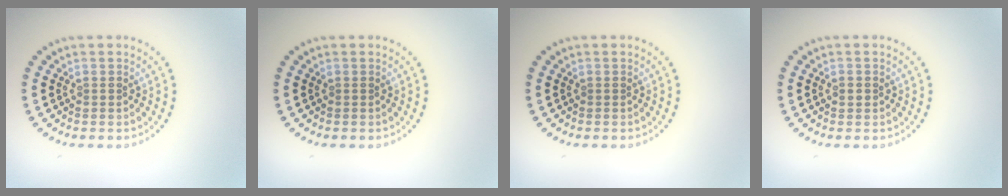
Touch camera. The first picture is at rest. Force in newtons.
{"total": 0.0}
{"total": 0.0}
{"total": 1.0, "press": 1.0, "slide": 0.2}